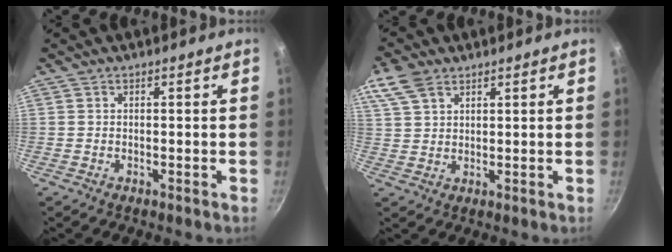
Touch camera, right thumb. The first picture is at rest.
{"total": 6.7, "force": [4.0, 3.9, 3.6], "torque": [-0.070, 0.004, 0.079]}